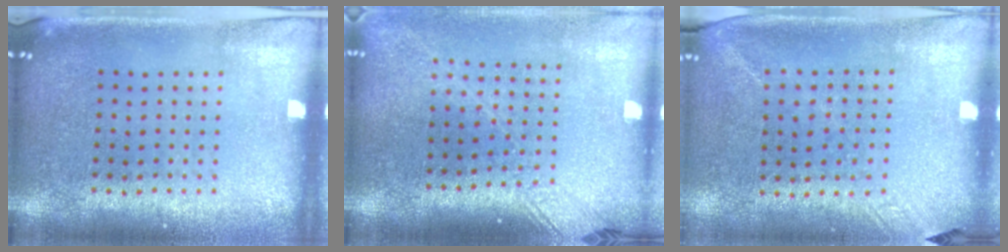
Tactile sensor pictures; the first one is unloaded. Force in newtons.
{"total": 1.8, "press": 1.4, "slide": 1.1}
{"total": 1.4, "press": 1.0, "slide": 0.9}